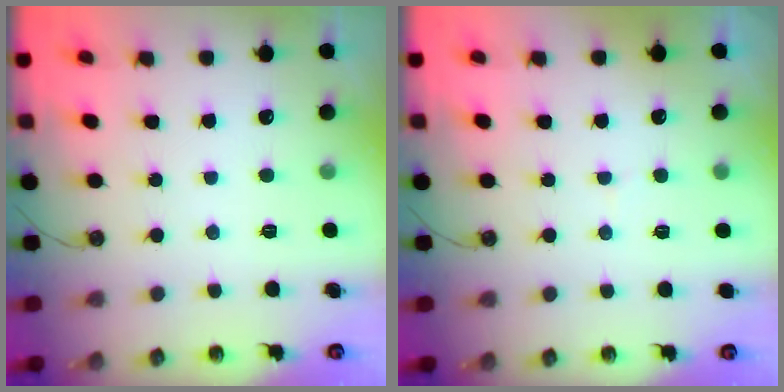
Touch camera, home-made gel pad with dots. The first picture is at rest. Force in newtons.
{"total": 2.8, "press": 2.6, "slide": 1.0}